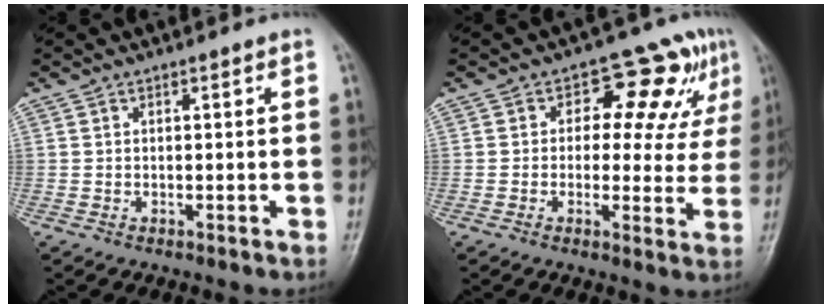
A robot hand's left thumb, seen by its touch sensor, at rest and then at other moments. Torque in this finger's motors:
{"motor_torque": [0.01, 0.32, -0.04, -0.13, 0.09]}